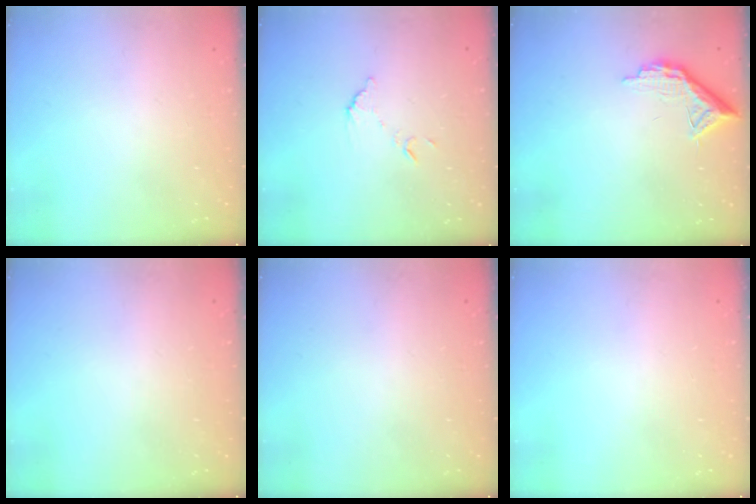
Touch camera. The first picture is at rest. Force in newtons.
{"total": 7.2, "press": 7.2, "slide": 0.2}
{"total": 10.3, "press": 10.3, "slide": 0.6}
{"total": 0.0}
{"total": 0.0}
{"total": 0.0}